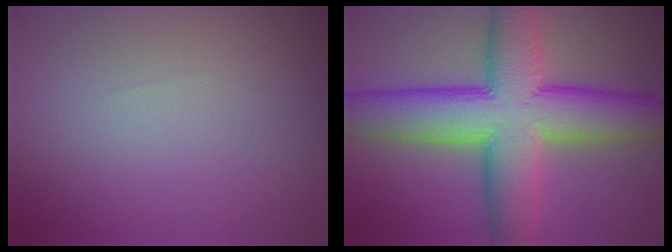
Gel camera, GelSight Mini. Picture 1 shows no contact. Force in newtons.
{"total": 11.8, "press": 11.8, "slide": 0.3}